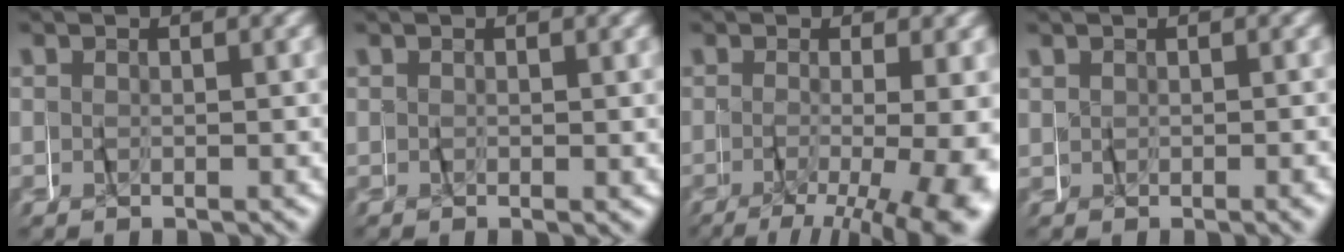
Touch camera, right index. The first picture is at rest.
{"total": 1.0, "force": [0.3, 0.6, 0.8], "torque": [-0.013, -0.002, 0.005]}
{"total": 5.3, "force": [-1.8, 0.8, 4.9], "torque": [-0.056, -0.018, -0.023]}
{"total": 0.0}